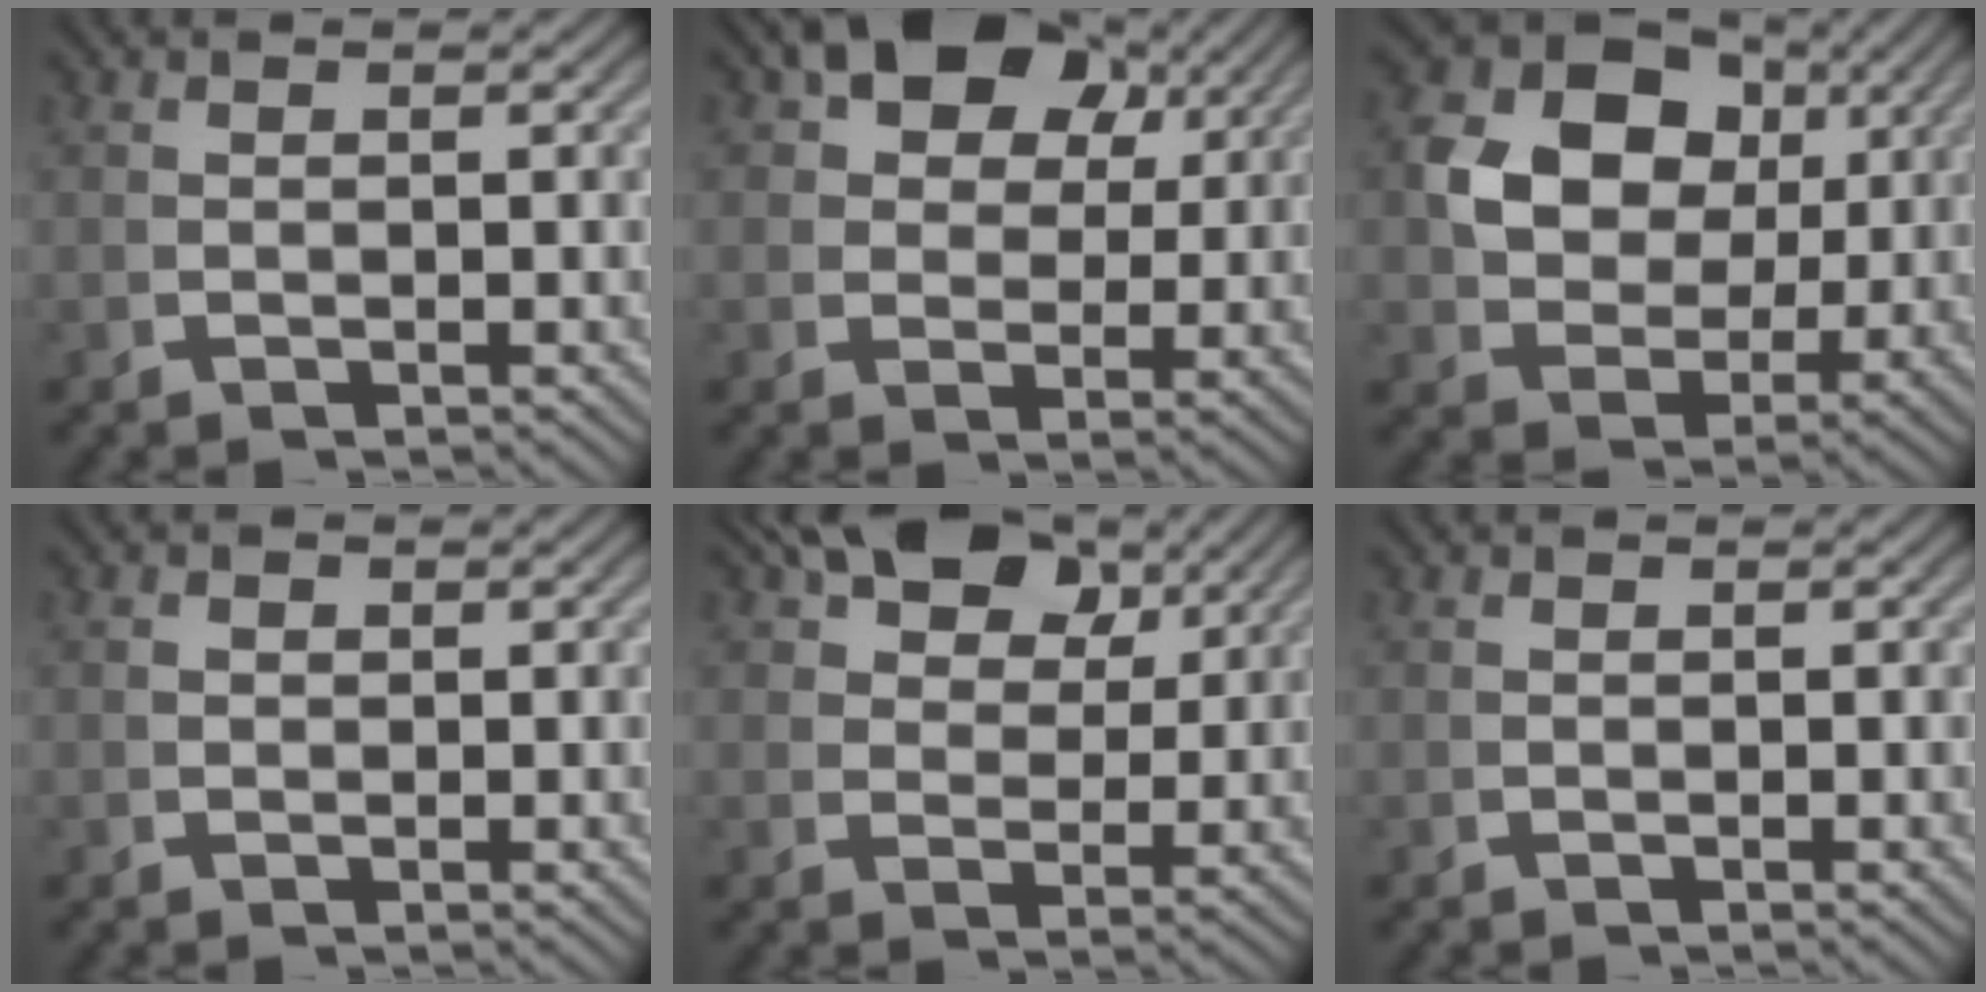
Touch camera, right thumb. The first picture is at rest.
{"total": 8.7, "force": [3.6, 6.0, 5.3], "torque": [-0.099, -0.009, 0.065]}
{"total": 10.9, "force": [2.6, 8.3, 6.6], "torque": [-0.159, -0.034, 0.059]}
{"total": 0.9, "force": [0.3, 0.7, 0.3], "torque": [-0.011, -0.008, 0.011]}
{"total": 9.2, "force": [4.7, 5.8, 5.3], "torque": [-0.091, -0.004, 0.082]}
{"total": 0.0}